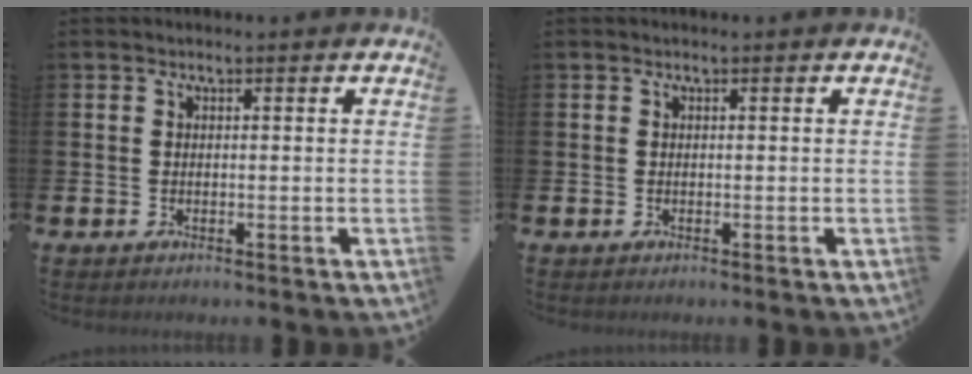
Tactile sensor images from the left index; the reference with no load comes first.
{"total": 0.0}